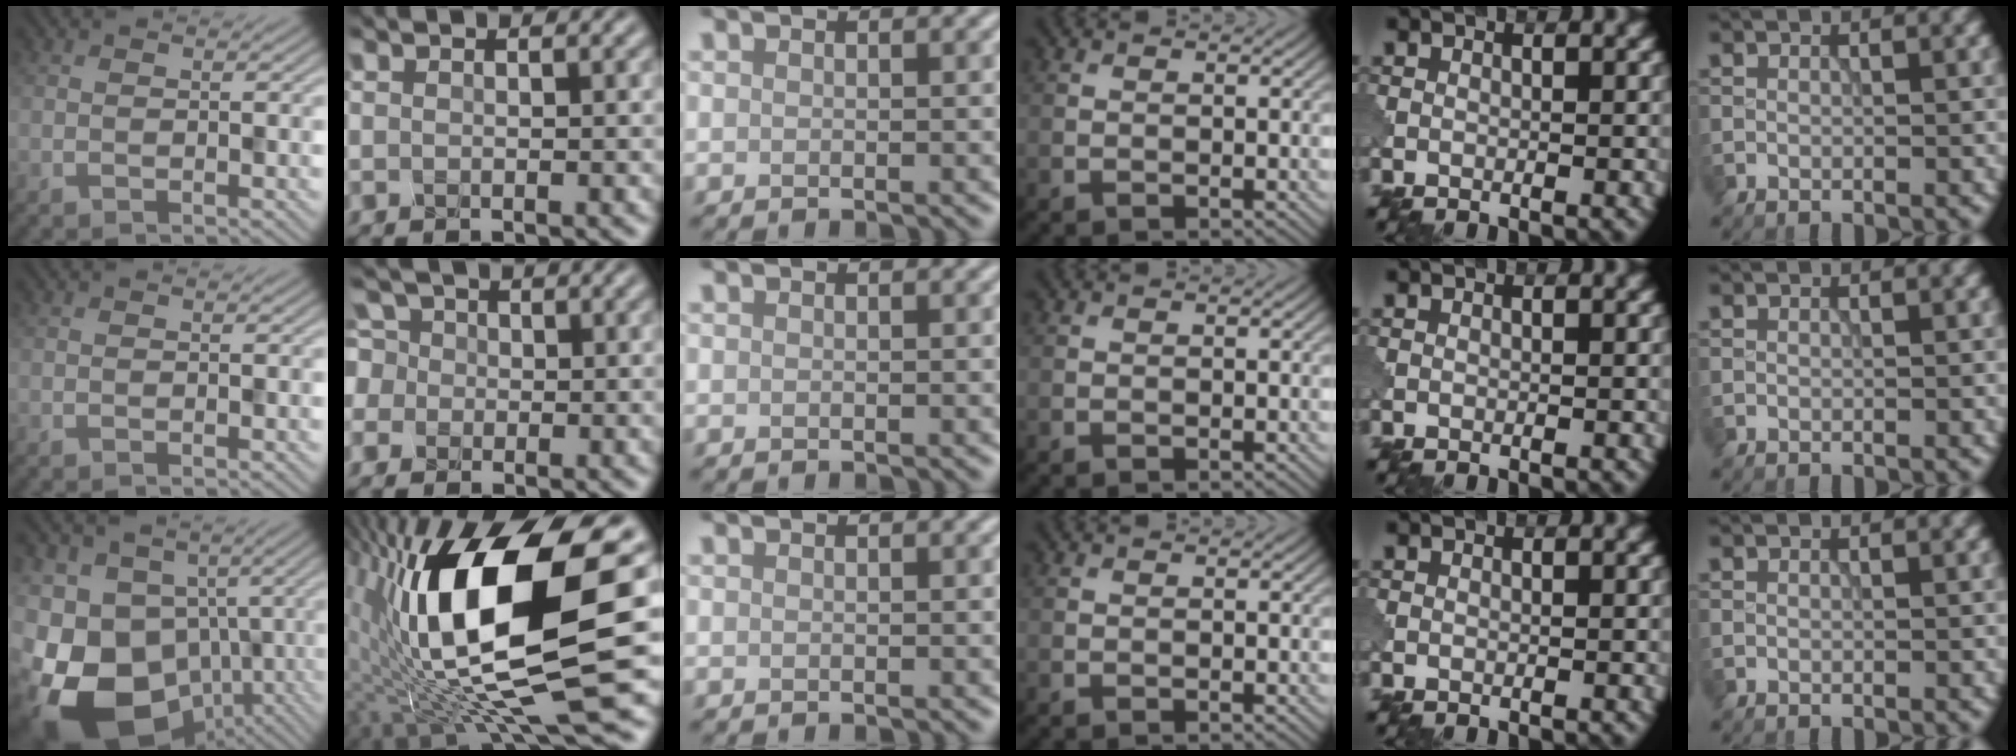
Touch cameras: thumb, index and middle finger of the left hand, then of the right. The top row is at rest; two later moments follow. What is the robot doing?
{"motion": "squeeze", "object": "foam earplug"}